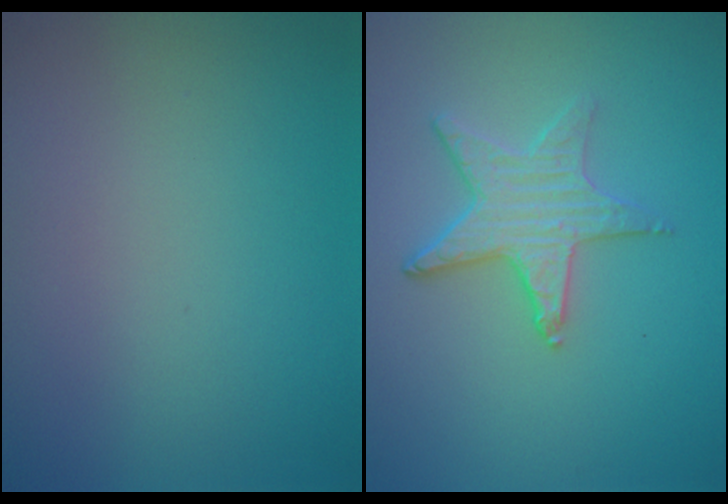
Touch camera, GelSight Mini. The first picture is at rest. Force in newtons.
{"total": 3.1, "press": 2.9, "slide": 1.1}